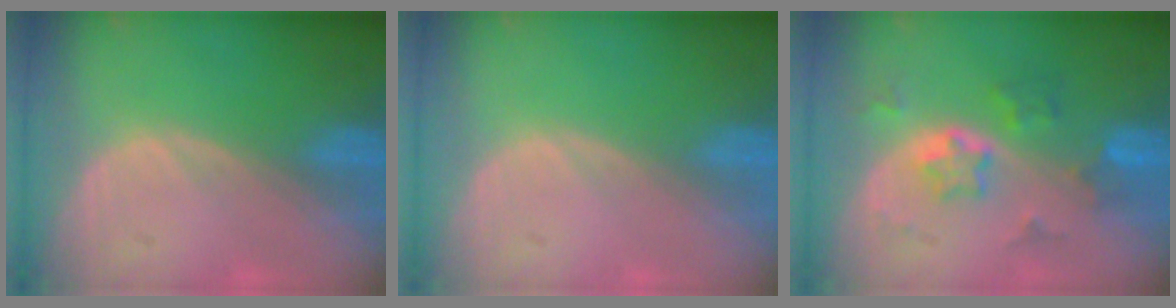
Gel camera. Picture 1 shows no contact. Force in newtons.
{"total": 0.0}
{"total": 5.9, "press": 5.3, "slide": 2.5}